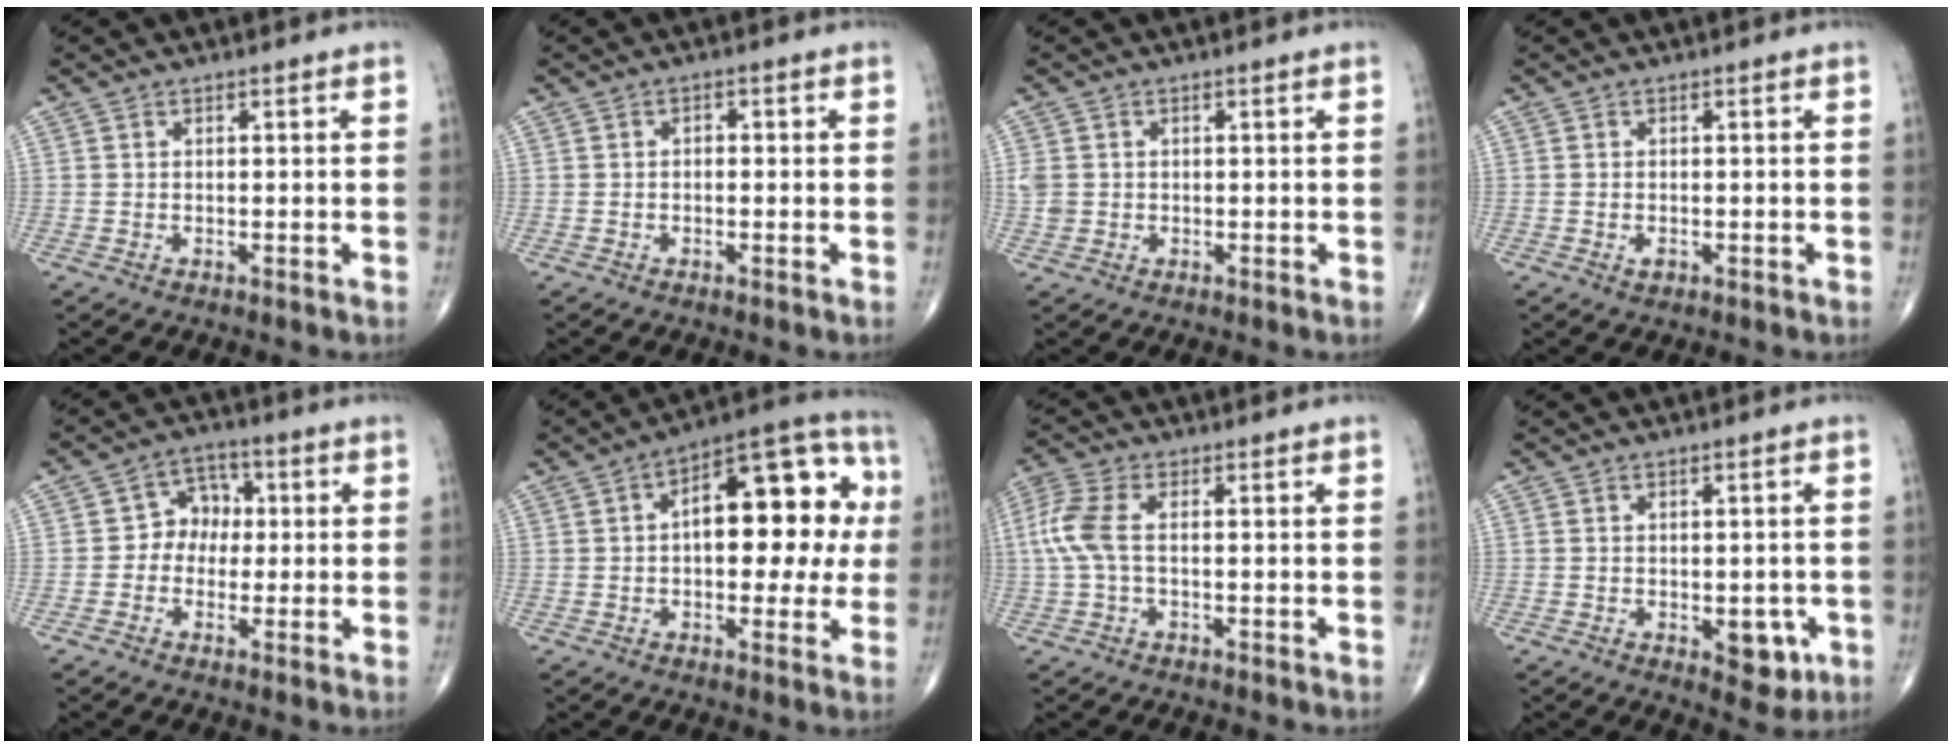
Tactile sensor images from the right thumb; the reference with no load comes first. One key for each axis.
{"total": 1.1, "fx": -0.1, "fy": 0.8, "fz": 0.9, "tx": -0.005, "ty": 0.005, "tz": -0.006}
{"total": 2.7, "fx": 0.1, "fy": 2.3, "fz": 1.4, "tx": -0.031, "ty": 0.003, "tz": 0.005}
{"total": 1.3, "fx": -0.5, "fy": 0.8, "fz": 0.9, "tx": -0.013, "ty": 0.000, "tz": -0.007}
{"total": 6.1, "fx": -0.1, "fy": 5.2, "fz": 3.2, "tx": -0.015, "ty": 0.020, "tz": -0.014}
{"total": 19.2, "fx": 2.2, "fy": 9.2, "fz": 16.6, "tx": -0.191, "ty": 0.033, "tz": 0.020}
{"total": 6.9, "fx": 0.2, "fy": 3.3, "fz": 6.1, "tx": -0.173, "ty": 0.015, "tz": -0.001}
{"total": 5.7, "fx": -1.6, "fy": 3.0, "fz": 4.5, "tx": -0.033, "ty": -0.003, "tz": -0.014}